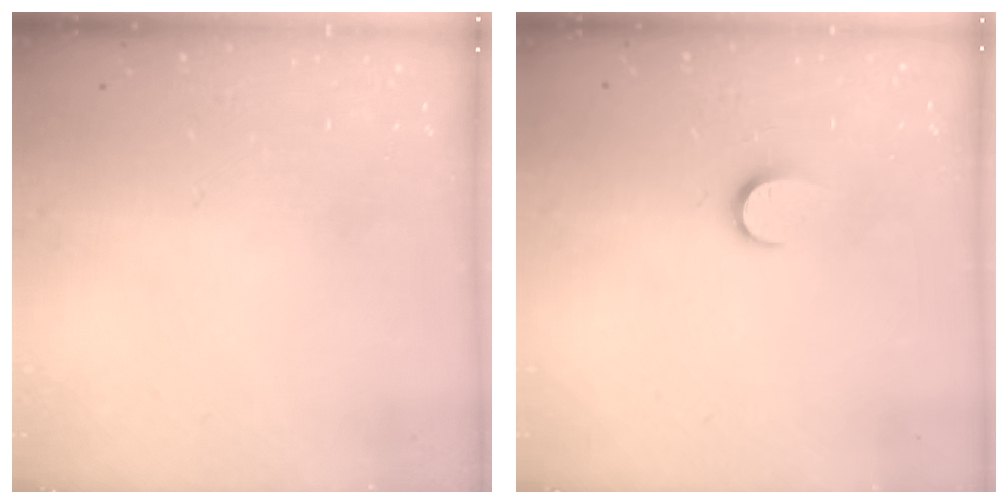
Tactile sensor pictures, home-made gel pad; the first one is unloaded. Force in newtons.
{"total": 5.0, "press": 5.0, "slide": 0.5}